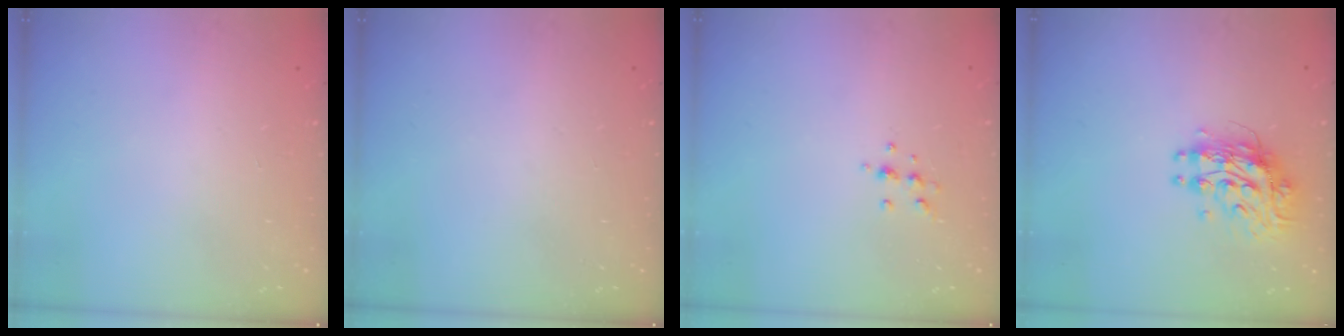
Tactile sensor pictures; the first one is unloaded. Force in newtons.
{"total": 0.0}
{"total": 6.2, "press": 6.1, "slide": 0.8}
{"total": 9.7, "press": 9.6, "slide": 0.9}